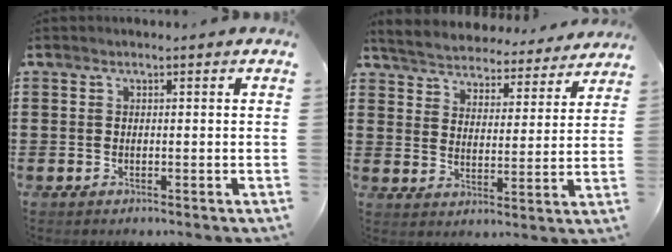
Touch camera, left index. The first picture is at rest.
{"total": 4.8, "force": [4.8, -0.1, -0.2], "torque": [-0.027, -0.041, 0.080]}